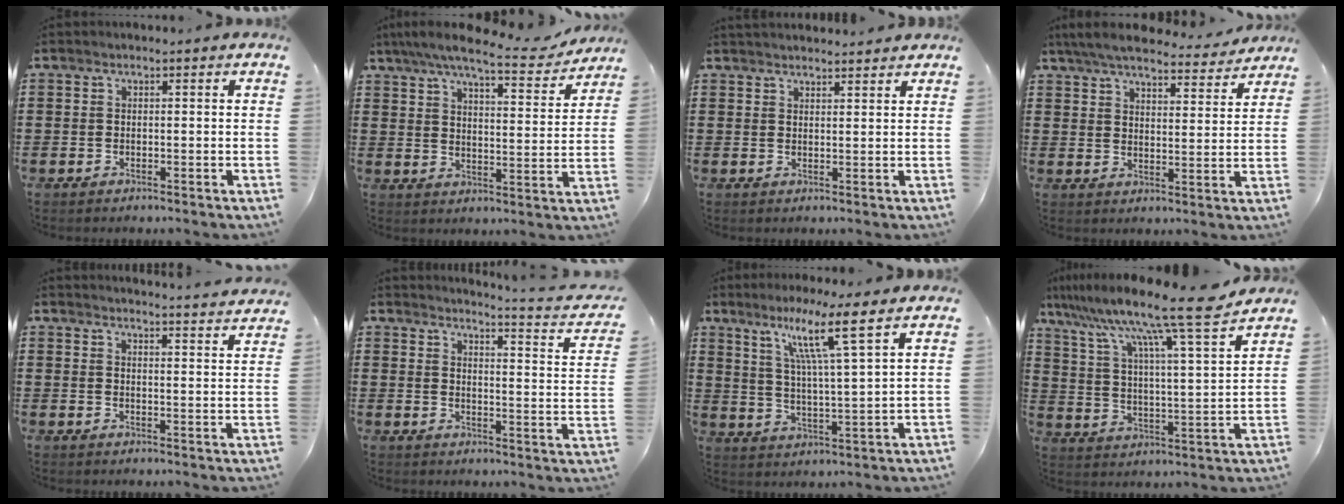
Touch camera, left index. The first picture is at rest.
{"total": 8.1, "force": [6.9, 0.6, 4.2], "torque": [-0.099, -0.036, 0.117]}
{"total": 1.9, "force": [1.9, 0.1, 0.0], "torque": [-0.005, -0.001, 0.037]}
{"total": 6.2, "force": [5.8, 0.7, 2.1], "torque": [-0.065, -0.026, 0.102]}
{"total": 3.5, "force": [3.3, -0.9, 0.1], "torque": [-0.005, -0.029, 0.056]}
{"total": 3.1, "force": [2.8, -0.6, 1.4], "torque": [-0.036, -0.034, 0.035]}
{"total": 9.6, "force": [6.3, -0.5, 7.2], "torque": [-0.141, -0.023, 0.099]}
{"total": 11.7, "force": [10.0, -1.2, 5.9], "torque": [-0.144, -0.075, 0.157]}